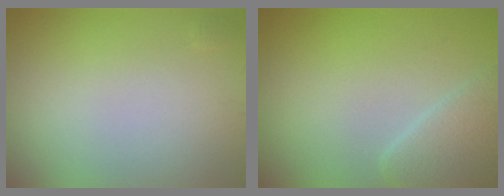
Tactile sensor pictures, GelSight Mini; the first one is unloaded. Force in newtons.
{"total": 3.0, "press": 3.0, "slide": 0.3}